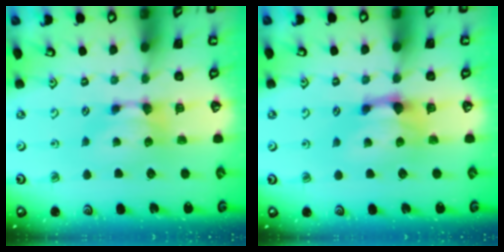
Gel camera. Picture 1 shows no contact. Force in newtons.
{"total": 1.7, "press": 1.1, "slide": 1.3}